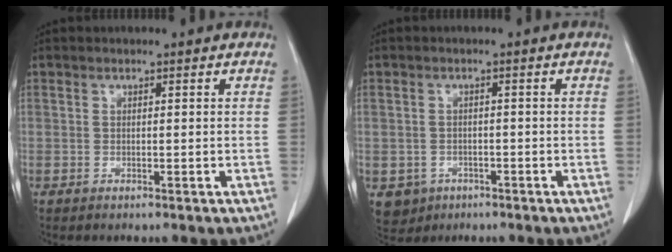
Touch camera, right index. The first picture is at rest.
{"total": 4.1, "force": [-1.8, 3.6, 0.7], "torque": [-0.007, 0.005, -0.024]}